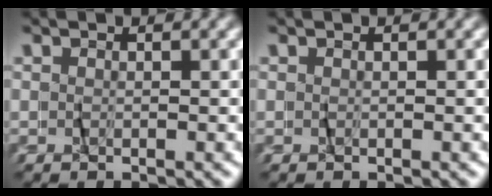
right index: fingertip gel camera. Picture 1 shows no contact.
{"total": 0.0}